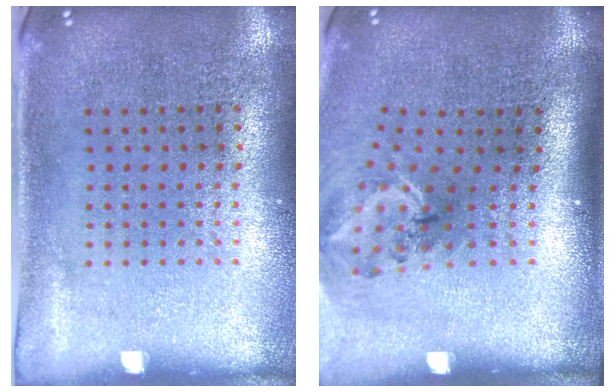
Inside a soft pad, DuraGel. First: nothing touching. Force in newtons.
{"total": 1.7, "press": 1.2, "slide": 1.2}